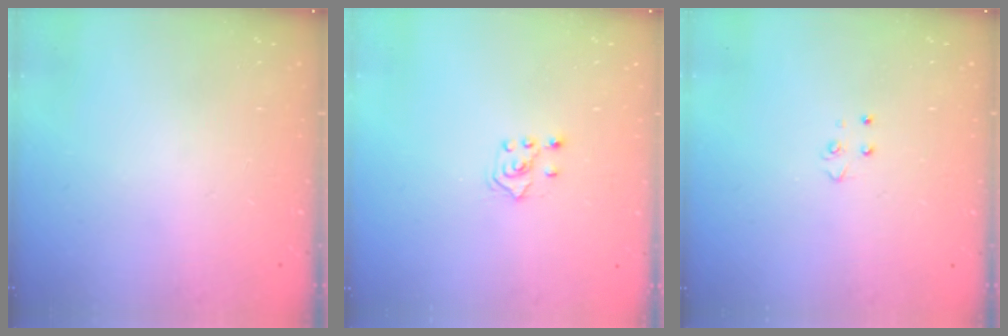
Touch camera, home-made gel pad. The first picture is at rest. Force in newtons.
{"total": 4.0, "press": 3.9, "slide": 1.0}
{"total": 3.6, "press": 3.6, "slide": 0.4}